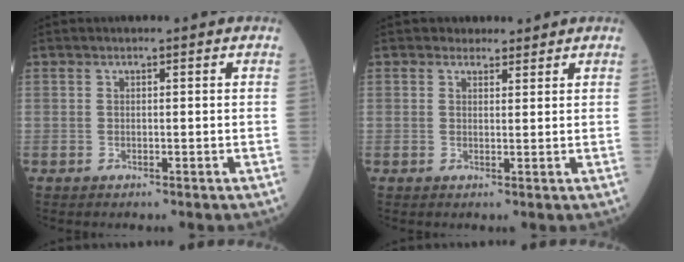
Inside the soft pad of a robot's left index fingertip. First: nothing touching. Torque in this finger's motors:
{"motor_torque": [0.29, -0.19, 0.00, -0.01]}